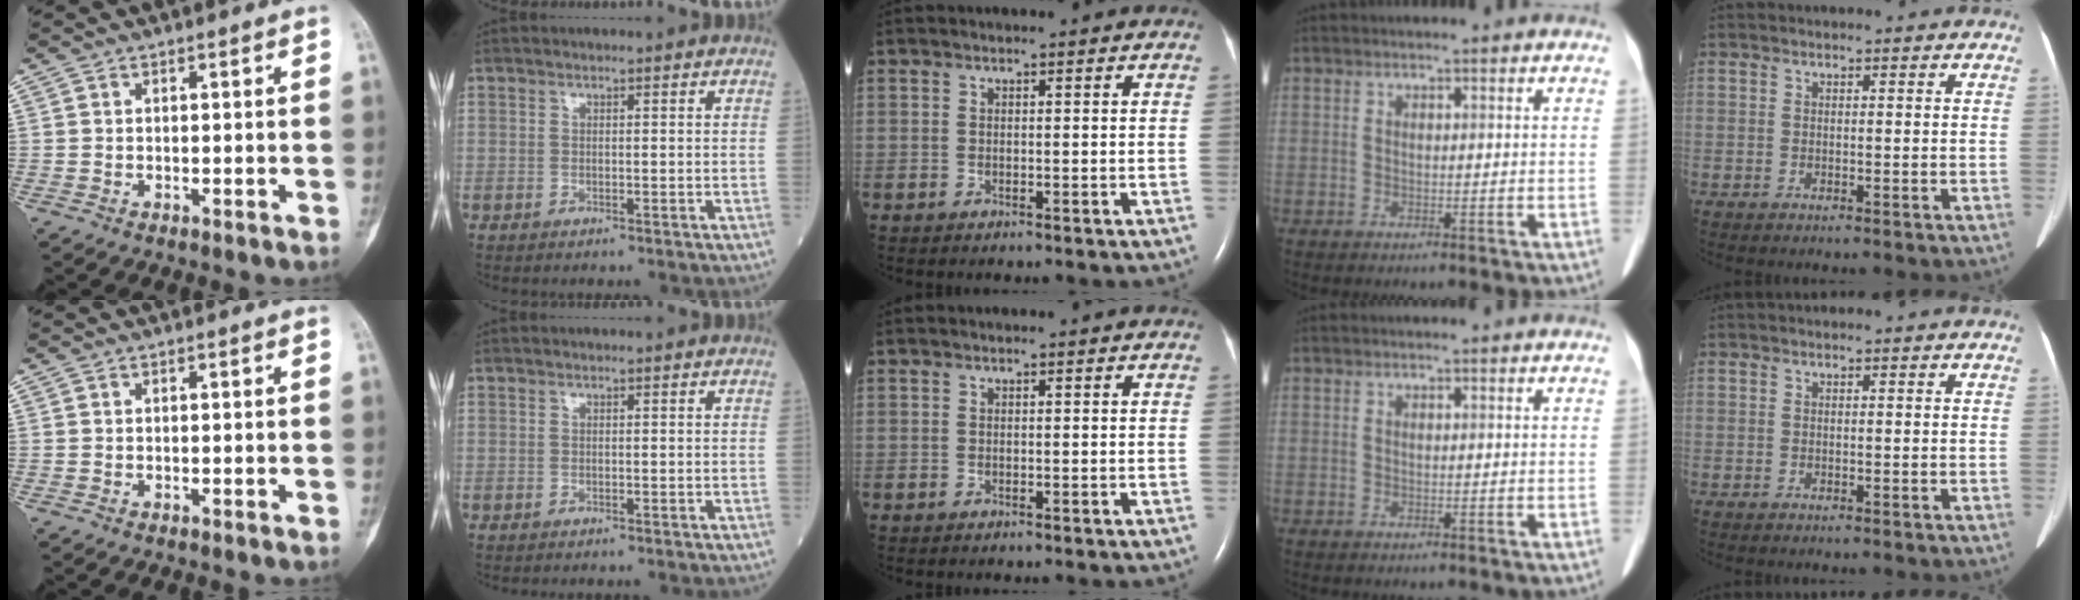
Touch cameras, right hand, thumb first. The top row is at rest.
{}